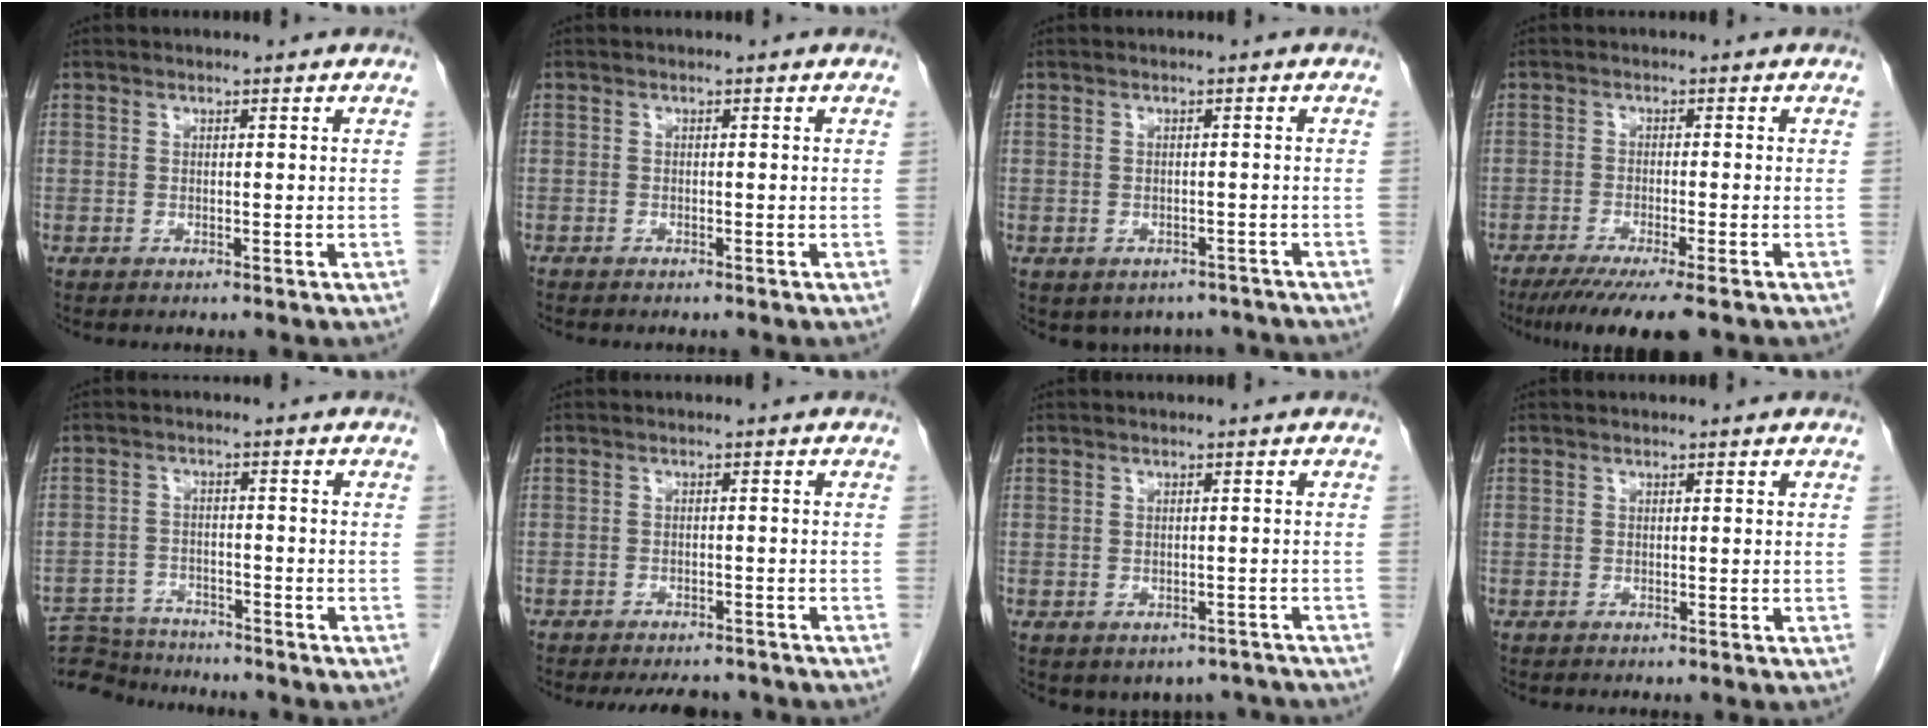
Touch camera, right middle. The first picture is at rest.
{"total": 1.0, "force": [-0.9, 0.3, 0.3], "torque": [-0.010, 0.000, -0.016]}
{"total": 5.1, "force": [-4.1, 3.0, 0.5], "torque": [0.007, 0.015, -0.047]}
{"total": 8.6, "force": [-6.4, 0.2, 5.7], "torque": [-0.082, -0.019, -0.101]}
{"total": 10.2, "force": [-9.8, 2.3, 1.5], "torque": [-0.030, 0.006, -0.158]}
{"total": 7.2, "force": [-6.6, 2.2, 2.0], "torque": [-0.021, -0.001, -0.080]}
{"total": 5.3, "force": [-4.1, 3.2, 0.8], "torque": [0.006, 0.016, -0.047]}
{"total": 0.0}